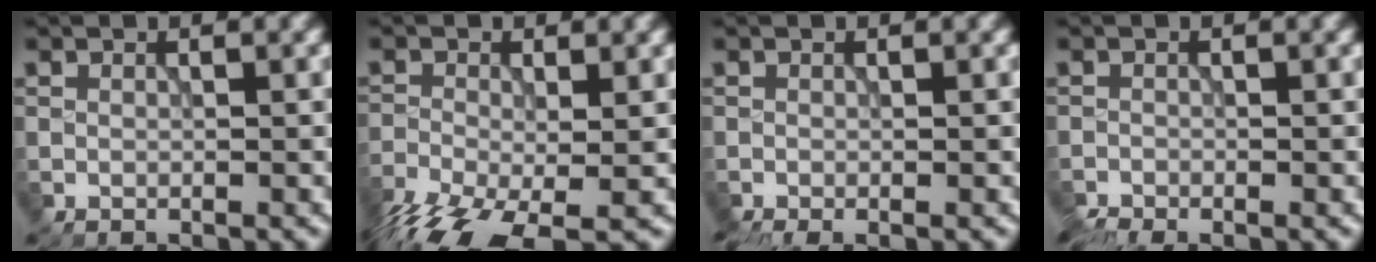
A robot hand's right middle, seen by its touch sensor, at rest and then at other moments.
{"total": 8.5, "force": [-4.9, 3.5, 6.0], "torque": [-0.127, -0.029, -0.094]}
{"total": 1.6, "force": [-1.3, 0.3, 0.9], "torque": [-0.017, -0.009, -0.025]}
{"total": 1.8, "force": [-1.7, 0.3, 0.6], "torque": [-0.011, -0.010, -0.037]}